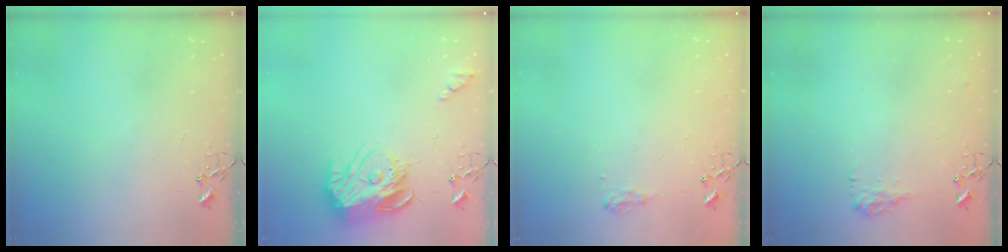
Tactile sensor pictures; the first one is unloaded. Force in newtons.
{"total": 16.3, "press": 16.2, "slide": 1.6}
{"total": 6.9, "press": 6.8, "slide": 1.0}
{"total": 9.2, "press": 9.2, "slide": 0.4}